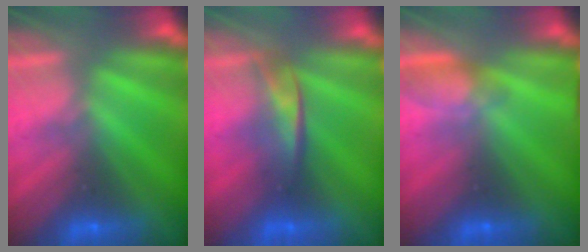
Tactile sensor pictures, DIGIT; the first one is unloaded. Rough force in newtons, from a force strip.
{"total": 2.1}
{"total": 4.9}